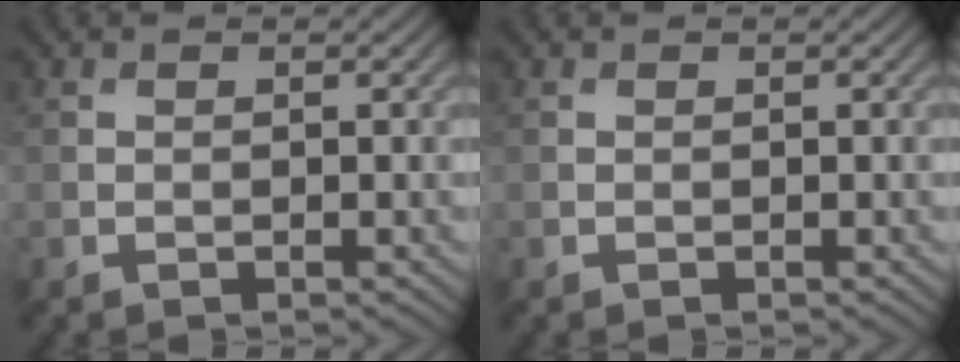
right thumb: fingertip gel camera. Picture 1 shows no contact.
{"total": 0.0}